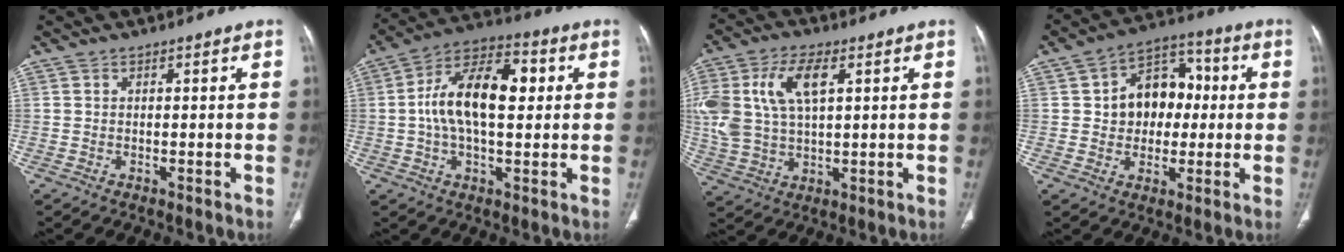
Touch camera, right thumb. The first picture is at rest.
{"total": 15.7, "force": [1.8, 8.2, 13.3], "torque": [-0.224, 0.027, 0.023]}
{"total": 15.2, "force": [4.4, 8.2, 12.0], "torque": [-0.264, 0.006, 0.087]}
{"total": 12.4, "force": [1.0, 9.6, 7.9], "torque": [-0.070, 0.026, 0.010]}